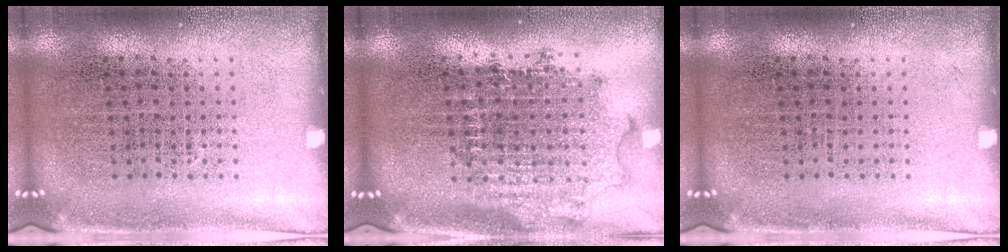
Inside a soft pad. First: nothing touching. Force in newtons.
{"total": 1.9, "press": 1.5, "slide": 1.1}
{"total": 0.0}